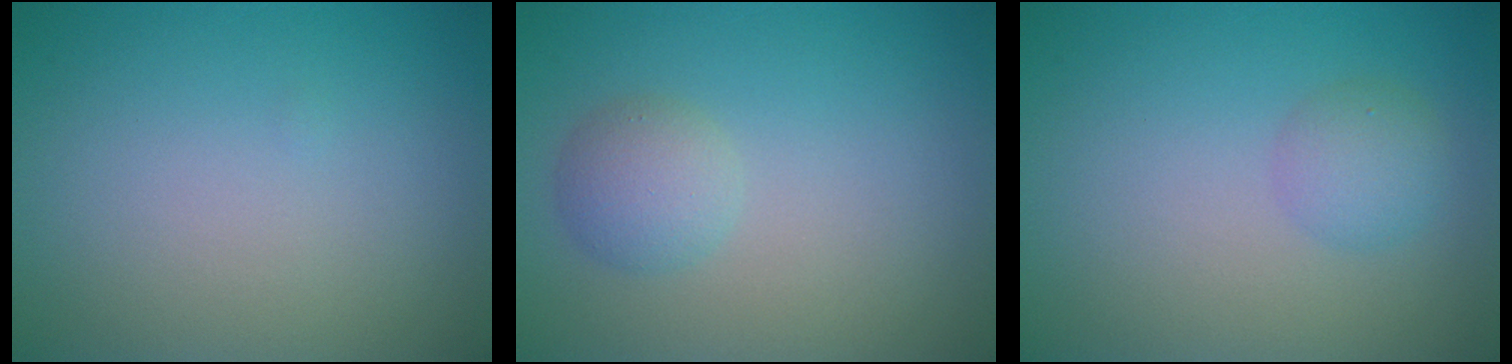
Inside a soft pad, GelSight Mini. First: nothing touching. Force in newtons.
{"total": 2.2, "press": 2.2, "slide": 0.2}
{"total": 1.9, "press": 1.9, "slide": 0.0}